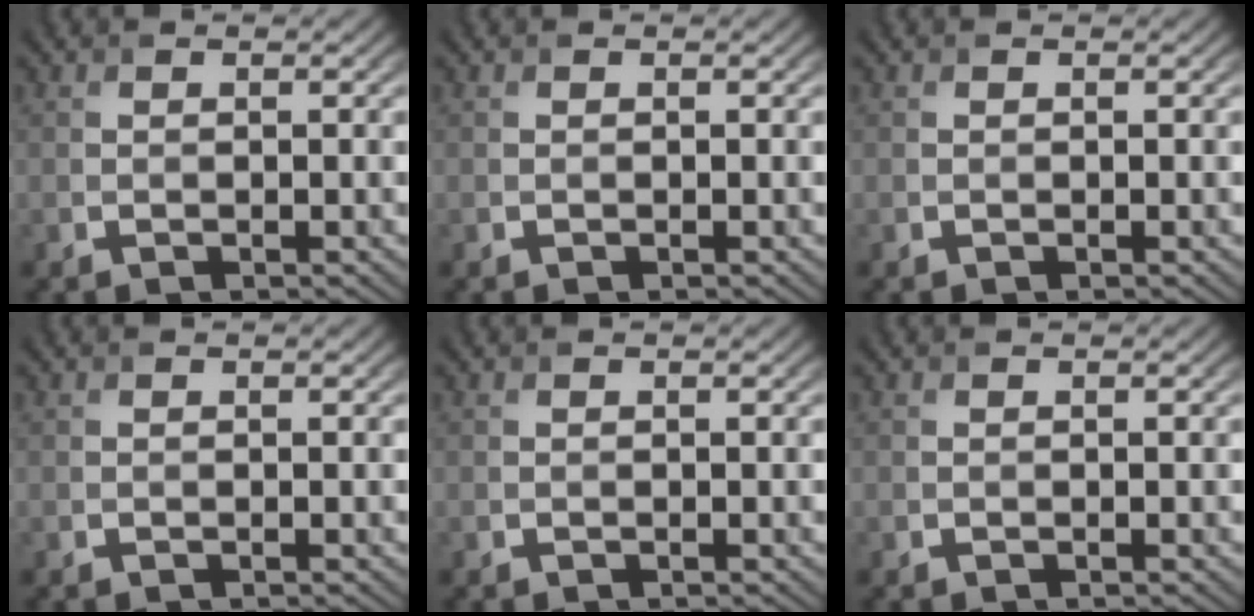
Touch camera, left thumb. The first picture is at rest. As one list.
[{"total": 0.0}, {"total": 0.0}, {"total": 0.0}, {"total": 0.0}, {"total": 0.0}]